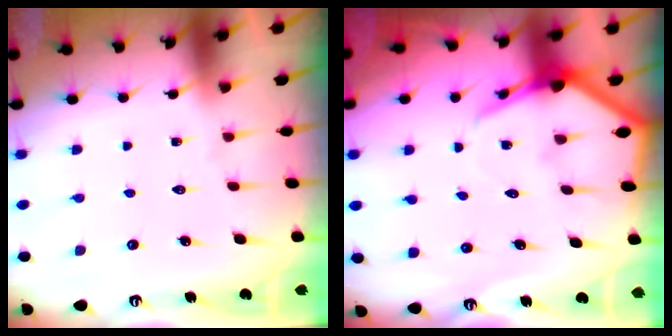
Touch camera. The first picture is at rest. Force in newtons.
{"total": 5.4, "press": 5.3, "slide": 0.6}